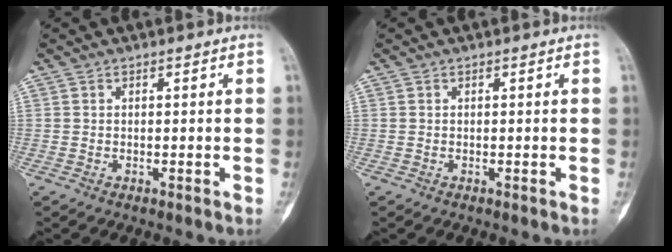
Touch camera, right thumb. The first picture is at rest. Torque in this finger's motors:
{"motor_torque": [0.00, 0.00, 0.05, -0.05, 0.00]}